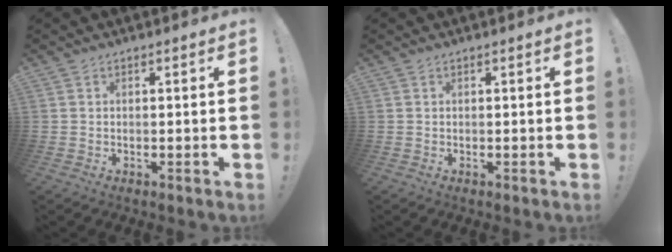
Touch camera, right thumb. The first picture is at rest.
{"total": 0.0}